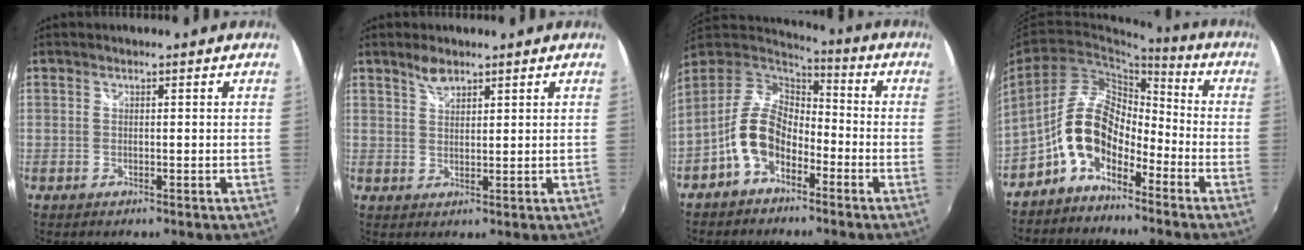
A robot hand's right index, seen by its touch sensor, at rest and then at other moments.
{"total": 3.1, "force": [2.4, 1.2, 1.5], "torque": [-0.024, 0.004, 0.044]}
{"total": 11.3, "force": [-5.2, 6.9, 7.2], "torque": [-0.149, 0.016, -0.099]}
{"total": 10.3, "force": [-6.2, 5.5, 6.0], "torque": [-0.115, 0.020, -0.122]}